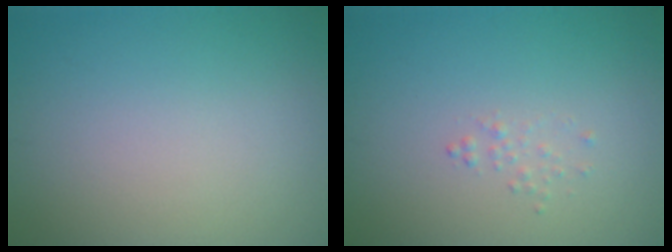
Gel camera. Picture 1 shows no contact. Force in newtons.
{"total": 0.7, "press": 0.7, "slide": 0.1}